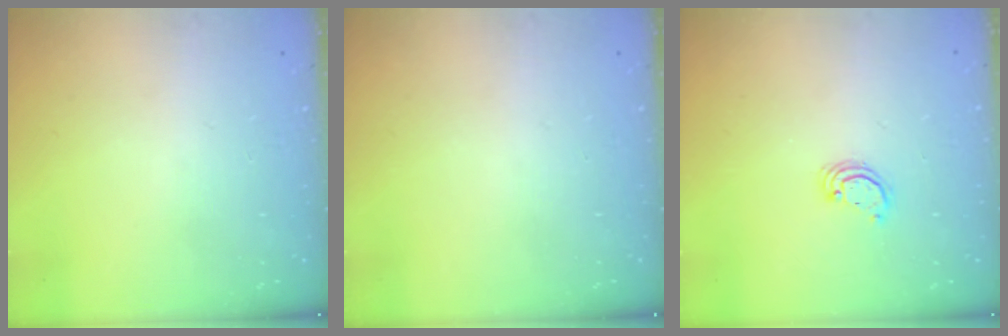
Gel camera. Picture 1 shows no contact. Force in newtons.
{"total": 0.0}
{"total": 2.8, "press": 2.8, "slide": 0.2}